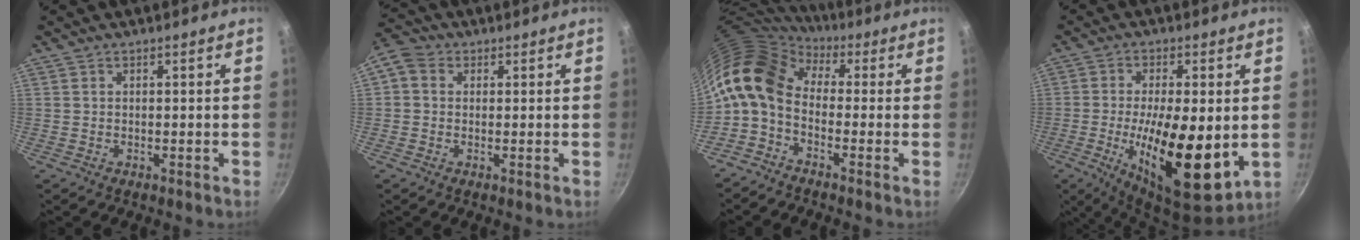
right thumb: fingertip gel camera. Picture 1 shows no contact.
{"total": 5.9, "force": [0.9, 5.0, 3.0], "torque": [-0.062, 0.018, 0.001]}
{"total": 11.6, "force": [1.4, 7.6, 8.7], "torque": [-0.151, 0.021, 0.006]}
{"total": 18.2, "force": [-2.4, 6.6, 16.8], "torque": [-0.271, -0.009, -0.036]}